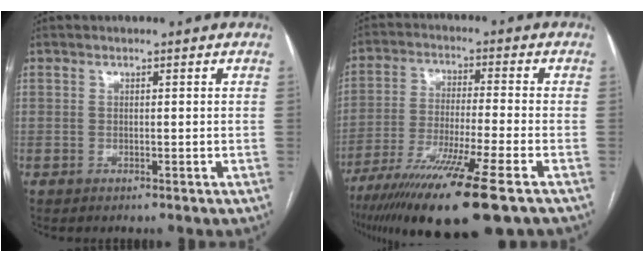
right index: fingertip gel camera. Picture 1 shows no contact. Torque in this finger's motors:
{"motor_torque": [2.14, 0.00, 1.05, 0.21]}